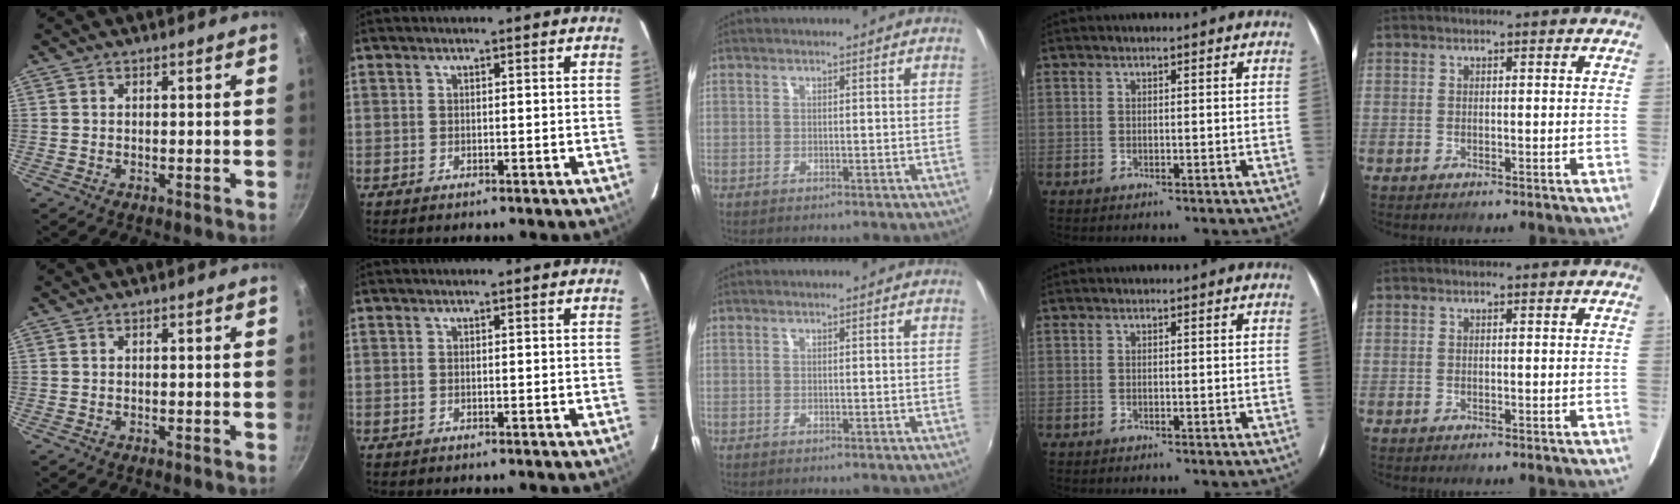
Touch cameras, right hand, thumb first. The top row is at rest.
{}